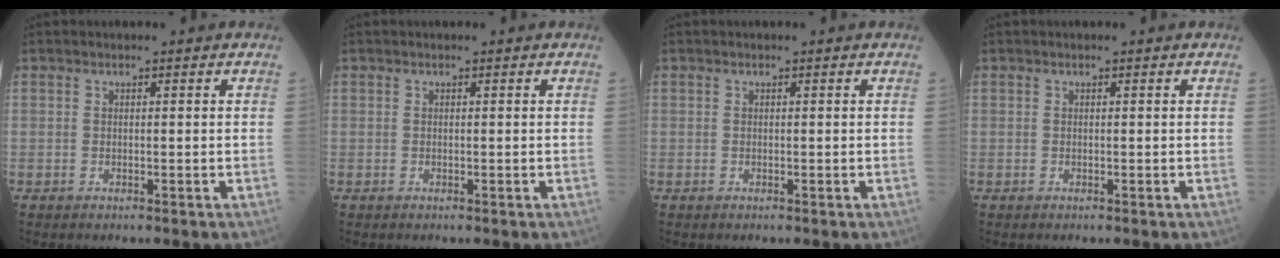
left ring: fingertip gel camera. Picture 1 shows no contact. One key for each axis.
{"total": 0.0}
{"total": 0.0}
{"total": 0.0}